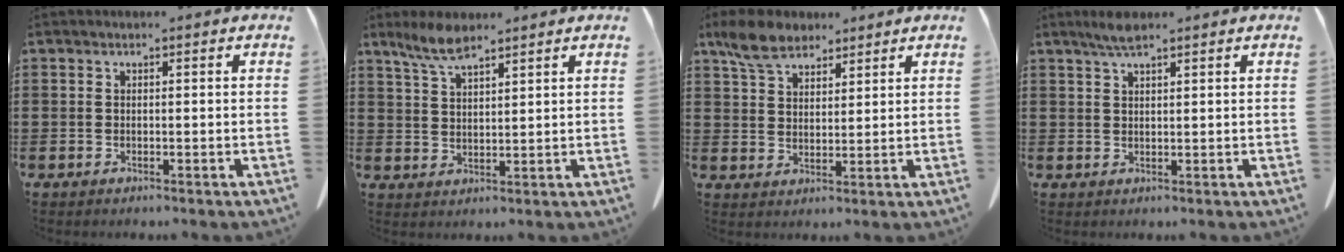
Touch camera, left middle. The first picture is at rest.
{"total": 5.1, "force": [3.9, 1.3, 3.1], "torque": [-0.071, -0.004, 0.070]}
{"total": 6.6, "force": [5.1, 3.0, 2.9], "torque": [-0.074, 0.000, 0.097]}
{"total": 2.7, "force": [2.1, 0.5, 1.7], "torque": [-0.038, 0.002, 0.037]}